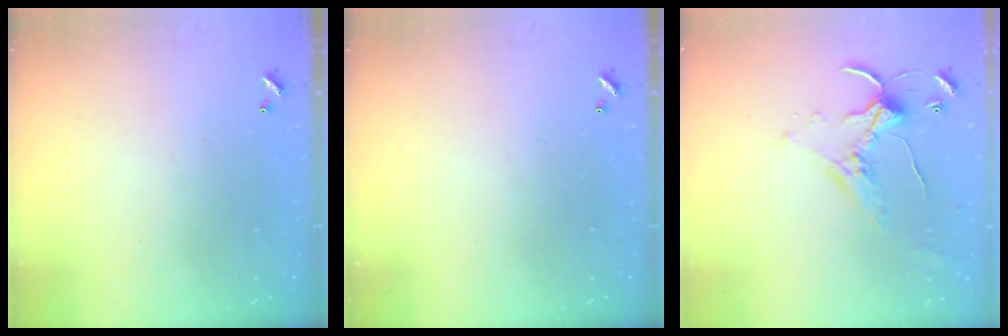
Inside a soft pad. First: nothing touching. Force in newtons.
{"total": 0.0}
{"total": 1.5, "press": 1.5, "slide": 0.3}